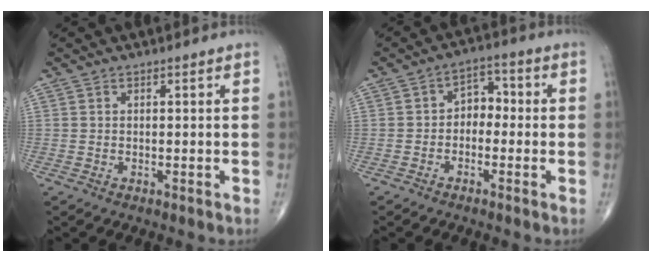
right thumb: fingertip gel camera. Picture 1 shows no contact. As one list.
[{"total": 4.9, "force": [-0.8, 3.6, 3.3], "torque": [-0.024, 0.026, -0.028]}]